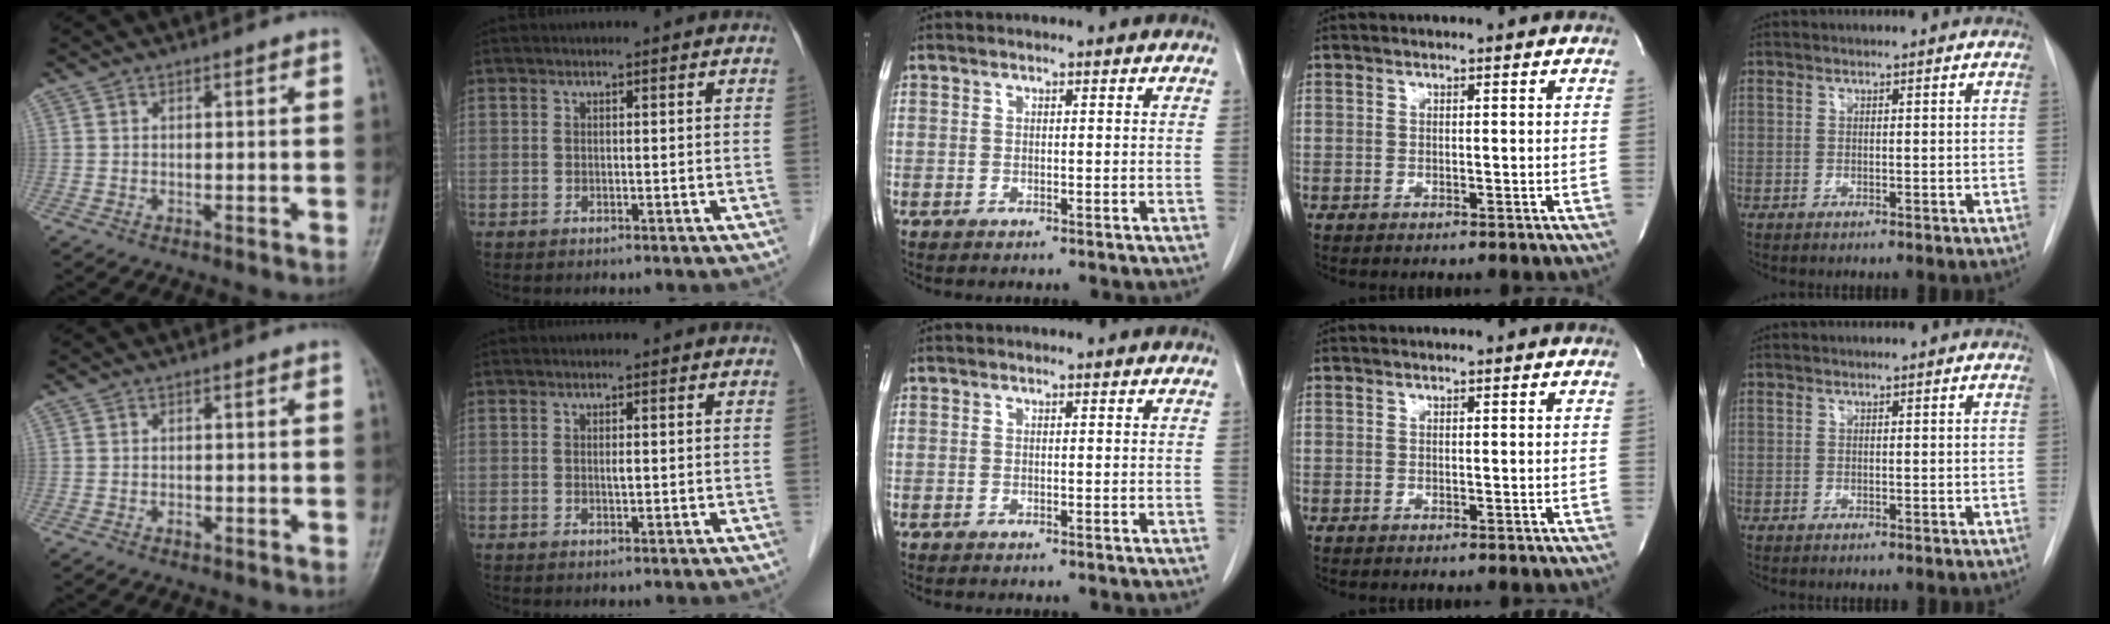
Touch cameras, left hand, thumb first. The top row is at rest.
{"thumb": {"total": 0.9, "force": [-0.4, 0.6, 0.5], "torque": [-0.006, 0.001, -0.007]}, "index": {"total": 0.6, "force": [0.1, 0.1, 0.6], "torque": [-0.013, -0.001, 0.001]}}